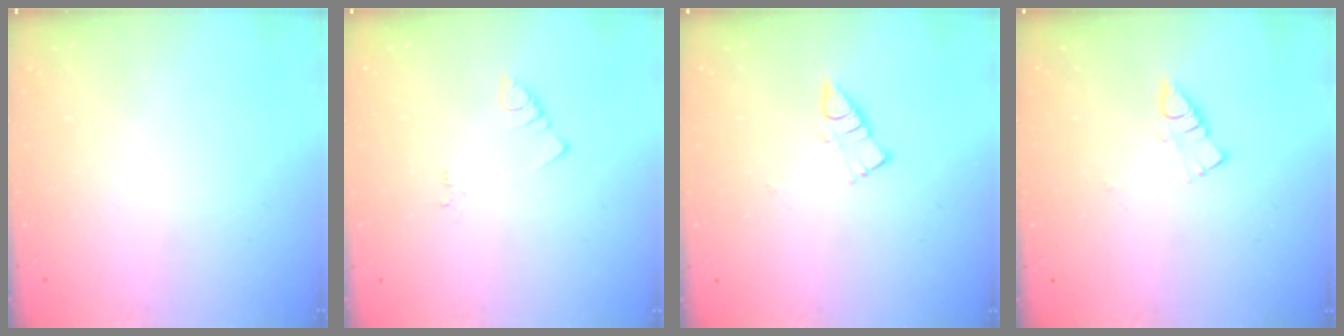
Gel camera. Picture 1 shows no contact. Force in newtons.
{"total": 1.4, "press": 1.4, "slide": 0.3}
{"total": 5.9, "press": 5.9, "slide": 0.1}
{"total": 3.9, "press": 3.9, "slide": 0.5}